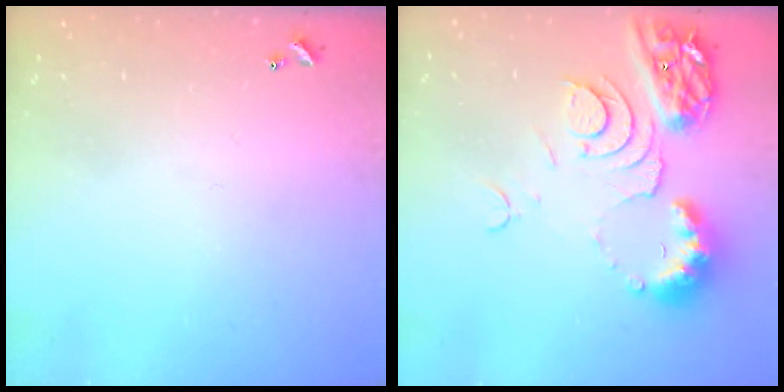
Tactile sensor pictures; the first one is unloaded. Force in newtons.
{"total": 11.1, "press": 11.0, "slide": 1.3}